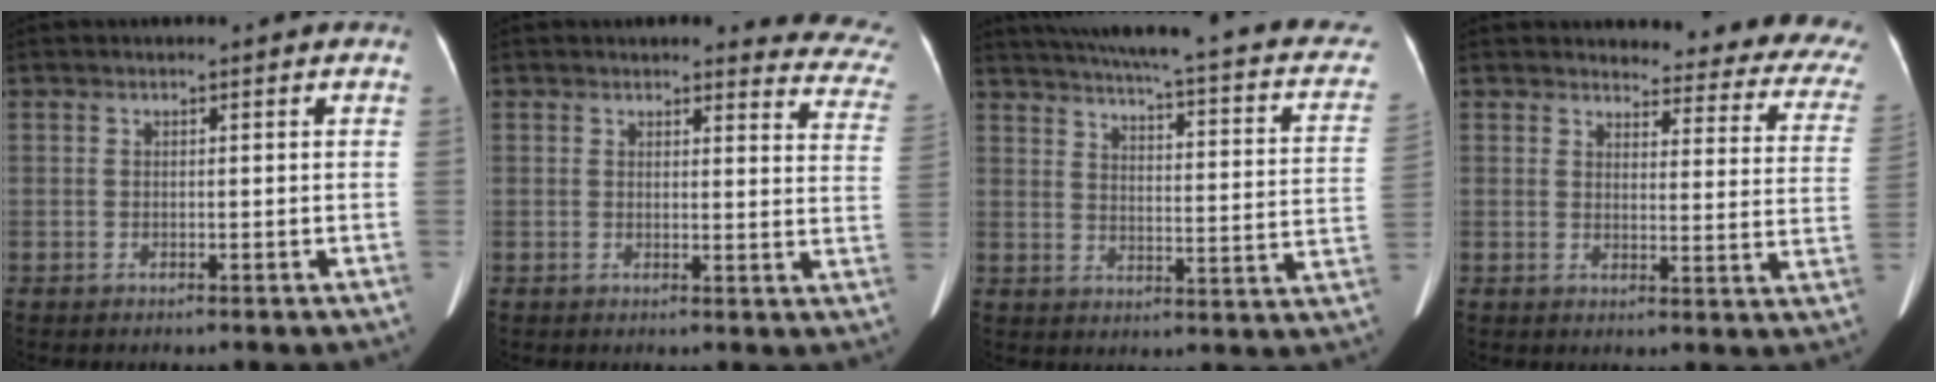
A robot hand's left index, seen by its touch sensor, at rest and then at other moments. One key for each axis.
{"total": 11.0, "fx": 10.5, "fy": 2.1, "fz": 2.5, "tx": 0.015, "ty": -0.061, "tz": 0.073}
{"total": 24.9, "fx": 19.3, "fy": 4.8, "fz": 14.9, "tx": -0.214, "ty": -0.006, "tz": 0.222}
{"total": 16.1, "fx": 14.9, "fy": 3.7, "fz": 5.1, "tx": -0.023, "ty": -0.072, "tz": 0.132}